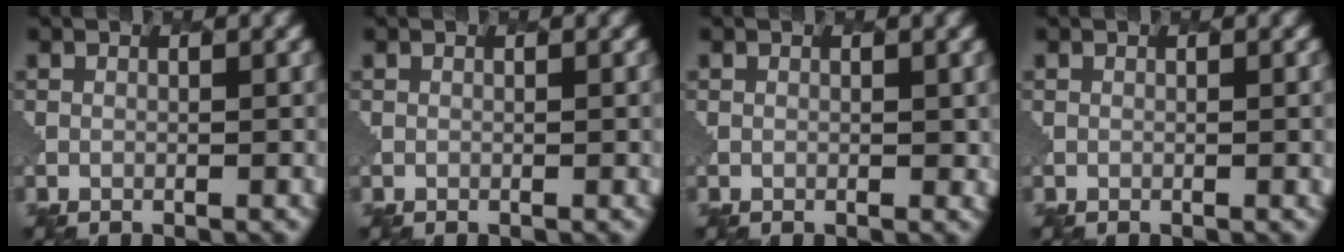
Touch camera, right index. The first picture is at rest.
{"total": 0.7, "force": [0.1, 0.3, 0.7], "torque": [-0.002, 0.000, 0.003]}
{"total": 0.9, "force": [0.2, 0.6, 0.7], "torque": [-0.007, -0.004, 0.006]}
{"total": 1.1, "force": [0.1, 0.4, 1.0], "torque": [-0.004, 0.002, 0.002]}